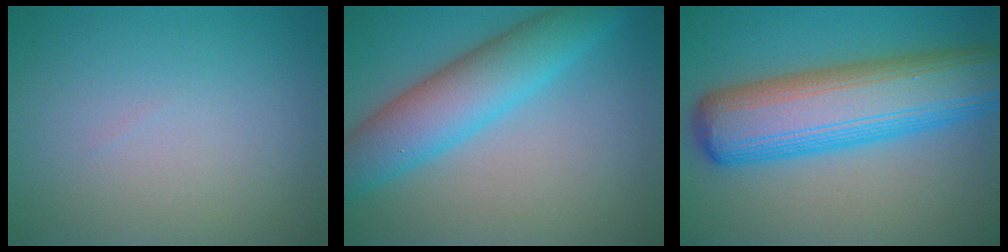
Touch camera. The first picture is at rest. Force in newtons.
{"total": 7.0, "press": 7.0, "slide": 0.1}
{"total": 11.8, "press": 11.8, "slide": 0.3}